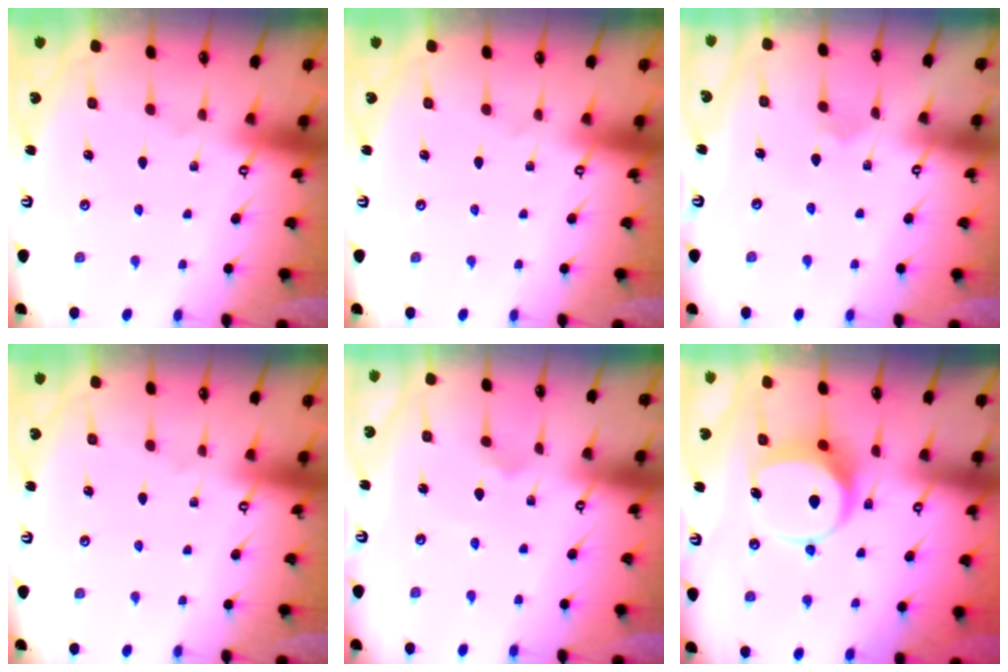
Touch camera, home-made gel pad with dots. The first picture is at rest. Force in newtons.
{"total": 0.0}
{"total": 3.0, "press": 3.0, "slide": 0.2}
{"total": 0.0}
{"total": 2.1, "press": 2.1, "slide": 0.6}
{"total": 7.6, "press": 7.5, "slide": 1.1}